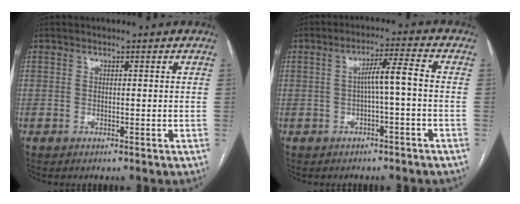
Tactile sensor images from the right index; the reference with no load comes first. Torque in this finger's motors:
{"motor_torque": [0.73, -0.16, 0.36, 0.10]}